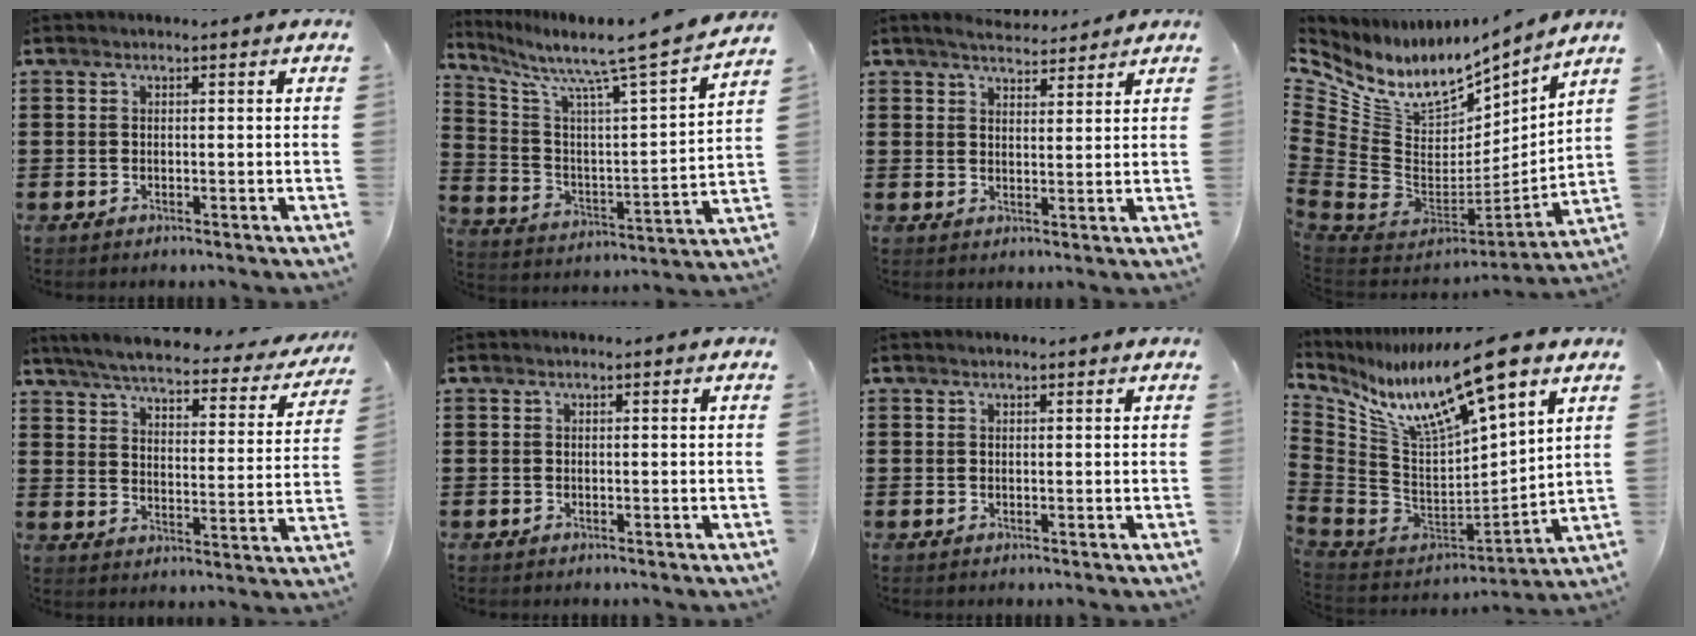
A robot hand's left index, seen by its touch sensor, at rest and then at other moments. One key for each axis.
{"total": 8.0, "fx": 6.9, "fy": -0.1, "fz": 4.0, "tx": -0.104, "ty": -0.063, "tz": 0.102}
{"total": 4.1, "fx": 3.9, "fy": 0.8, "fz": 1.0, "tx": -0.031, "ty": -0.005, "tz": 0.073}
{"total": 10.0, "fx": 6.0, "fy": 6.1, "fz": 5.2, "tx": -0.138, "ty": -0.055, "tz": 0.107}
{"total": 5.1, "fx": 4.7, "fy": 0.2, "fz": 2.0, "tx": -0.061, "ty": -0.032, "tz": 0.076}
{"total": 0.0}
{"total": 0.6, "fx": 0.5, "fy": 0.1, "fz": 0.2, "tx": -0.006, "ty": 0.000, "tz": 0.011}
{"total": 13.7, "fx": 8.7, "fy": 2.7, "fz": 10.3, "tx": -0.225, "ty": -0.060, "tz": 0.142}